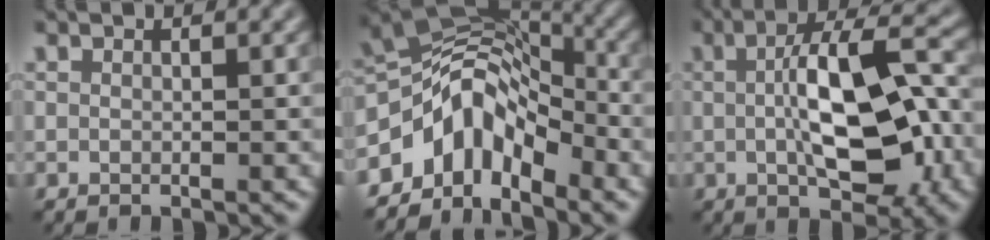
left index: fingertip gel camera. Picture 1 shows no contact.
{"total": 6.8, "force": [-4.0, 3.8, 4.0], "torque": [-0.043, 0.012, -0.081]}
{"total": 10.2, "force": [-0.2, 3.9, 9.4], "torque": [-0.147, 0.012, -0.003]}